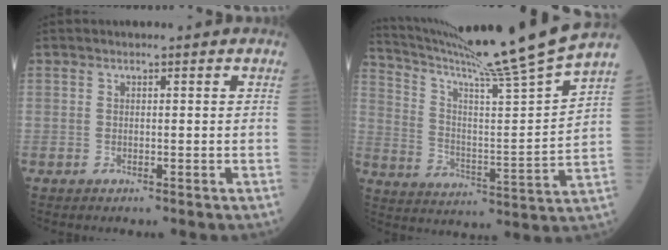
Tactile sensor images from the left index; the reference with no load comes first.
{"total": 20.3, "force": [17.6, -3.8, 9.5], "torque": [-0.168, -0.060, 0.268]}